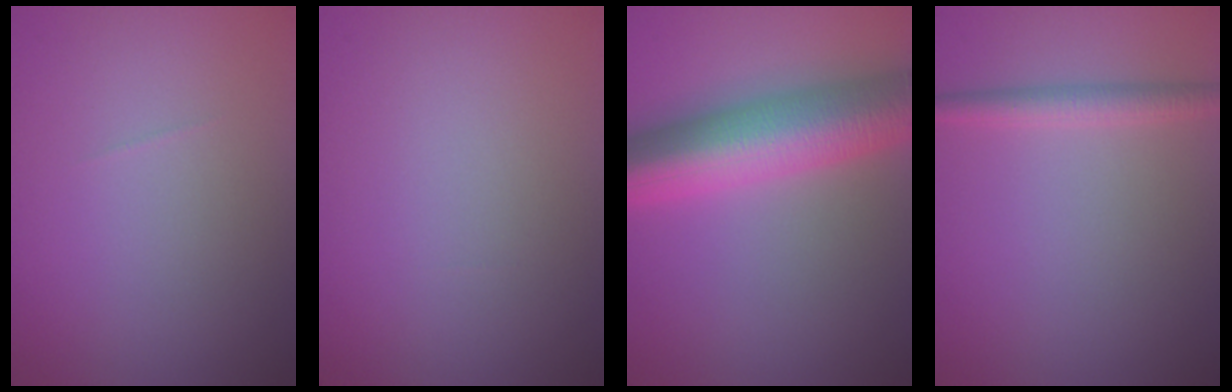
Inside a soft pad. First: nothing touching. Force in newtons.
{"total": 0.0}
{"total": 10.4, "press": 10.4, "slide": 0.2}
{"total": 2.1, "press": 2.1, "slide": 0.0}